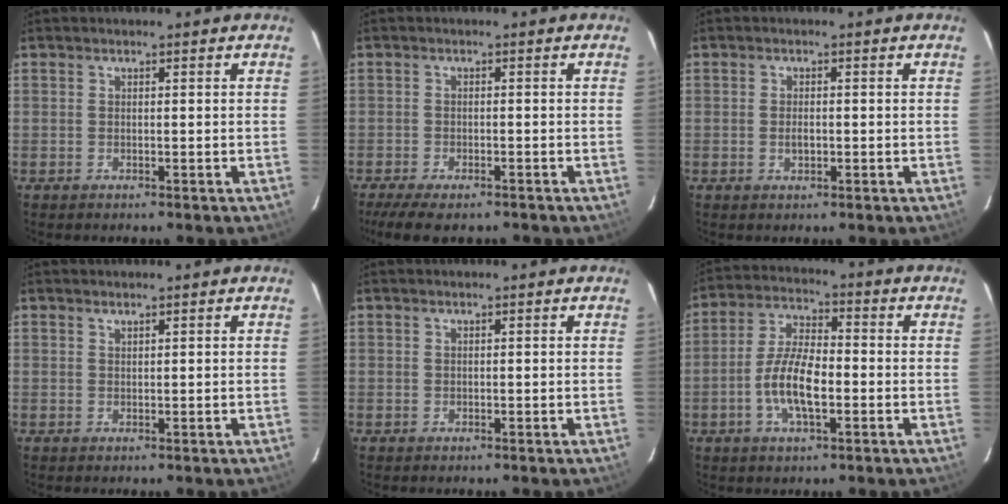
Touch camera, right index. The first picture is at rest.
{"total": 8.2, "force": [-6.5, 2.3, 4.5], "torque": [-0.105, -0.029, -0.106]}
{"total": 1.8, "force": [-0.3, 1.0, 1.5], "torque": [-0.027, 0.001, -0.005]}
{"total": 0.5, "force": [0.5, 0.0, 0.1], "torque": [-0.001, 0.001, 0.010]}
{"total": 0.0}
{"total": 9.6, "force": [-2.6, 3.6, 8.5], "torque": [-0.174, 0.006, -0.050]}